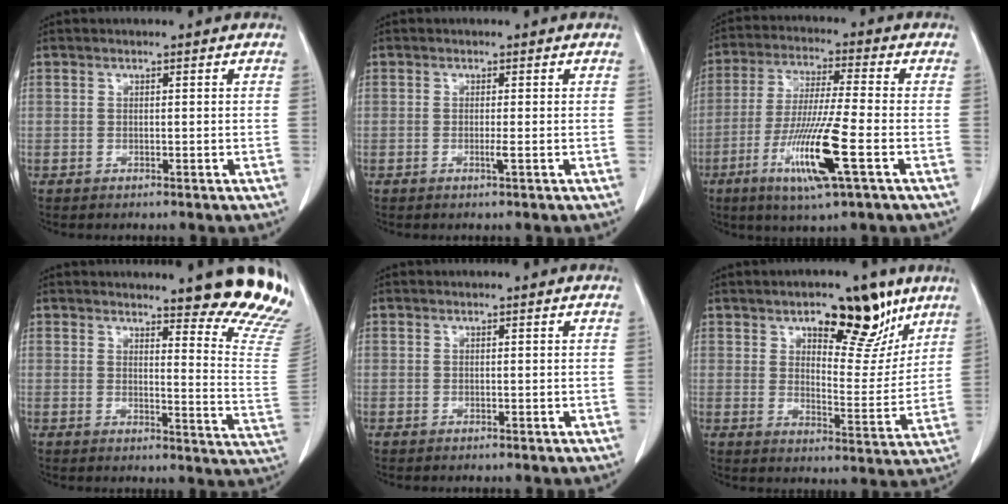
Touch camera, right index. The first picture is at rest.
{"total": 0.9, "force": [-0.2, -0.2, 0.8], "torque": [-0.013, 0.000, -0.003]}
{"total": 12.9, "force": [-4.8, 0.0, 11.9], "torque": [-0.235, -0.023, -0.089]}
{"total": 13.7, "force": [12.2, 0.9, 6.1], "torque": [-0.053, -0.101, 0.117]}
{"total": 0.0}
{"total": 12.3, "force": [7.9, 4.7, 8.2], "torque": [-0.099, -0.006, 0.118]}